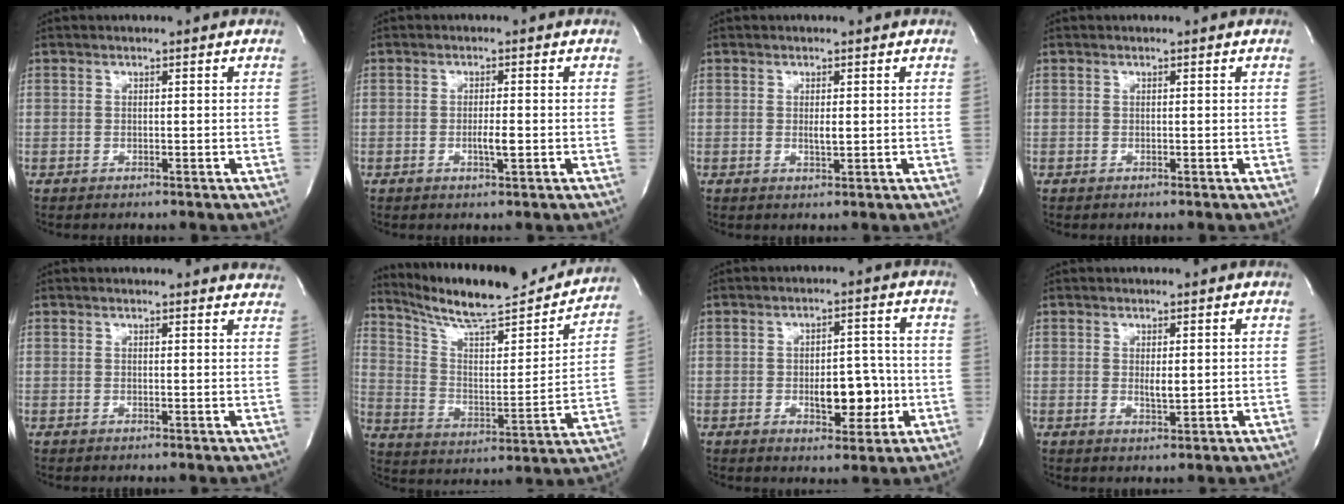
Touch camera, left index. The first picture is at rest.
{"total": 2.4, "force": [-1.2, 0.2, 2.1], "torque": [-0.039, -0.007, -0.021]}
{"total": 1.4, "force": [-0.5, 0.3, 1.3], "torque": [-0.024, -0.008, -0.007]}
{"total": 0.0}
{"total": 6.9, "force": [6.8, 0.8, 0.6], "torque": [0.013, -0.026, 0.040]}
{"total": 22.4, "force": [20.2, 2.9, 9.3], "torque": [-0.148, -0.031, 0.294]}
{"total": 7.0, "force": [-2.1, 3.4, 5.8], "torque": [-0.077, 0.000, -0.026]}
{"total": 1.8, "force": [-0.3, 0.6, 1.7], "torque": [-0.031, -0.011, -0.001]}